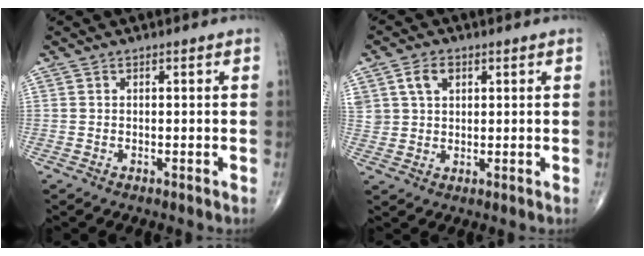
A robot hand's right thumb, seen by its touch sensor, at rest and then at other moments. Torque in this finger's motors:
{"motor_torque": [0.82, 0.71, 0.55, 0.49, -0.01]}